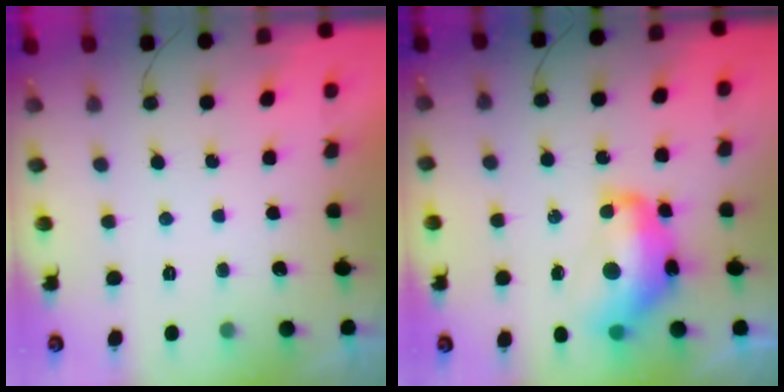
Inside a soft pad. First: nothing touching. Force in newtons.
{"total": 15.2, "press": 15.2, "slide": 1.4}